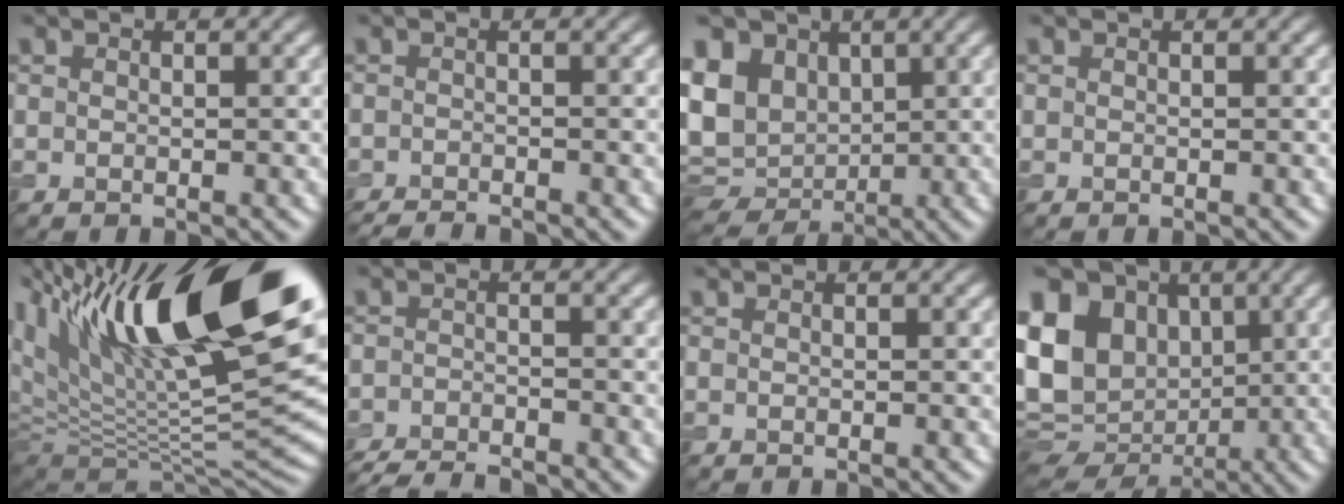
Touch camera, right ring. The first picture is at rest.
{"total": 2.6, "force": [-2.4, 0.4, 1.0], "torque": [-0.010, -0.006, -0.044]}
{"total": 11.2, "force": [1.3, 8.9, 6.6], "torque": [-0.143, 0.012, 0.027]}
{"total": 0.0}
{"total": 18.5, "force": [7.3, 7.1, 15.5], "torque": [-0.246, 0.016, 0.124]}
{"total": 4.7, "force": [-4.4, 0.6, 1.5], "torque": [-0.026, -0.009, -0.079]}
{"total": 0.0}
{"total": 17.0, "force": [0.1, 13.9, 9.7], "torque": [-0.213, 0.001, -0.004]}